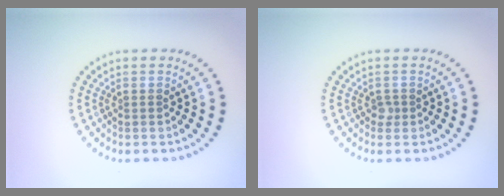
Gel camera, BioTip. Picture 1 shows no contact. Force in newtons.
{"total": 0.7, "press": 0.6, "slide": 0.5}